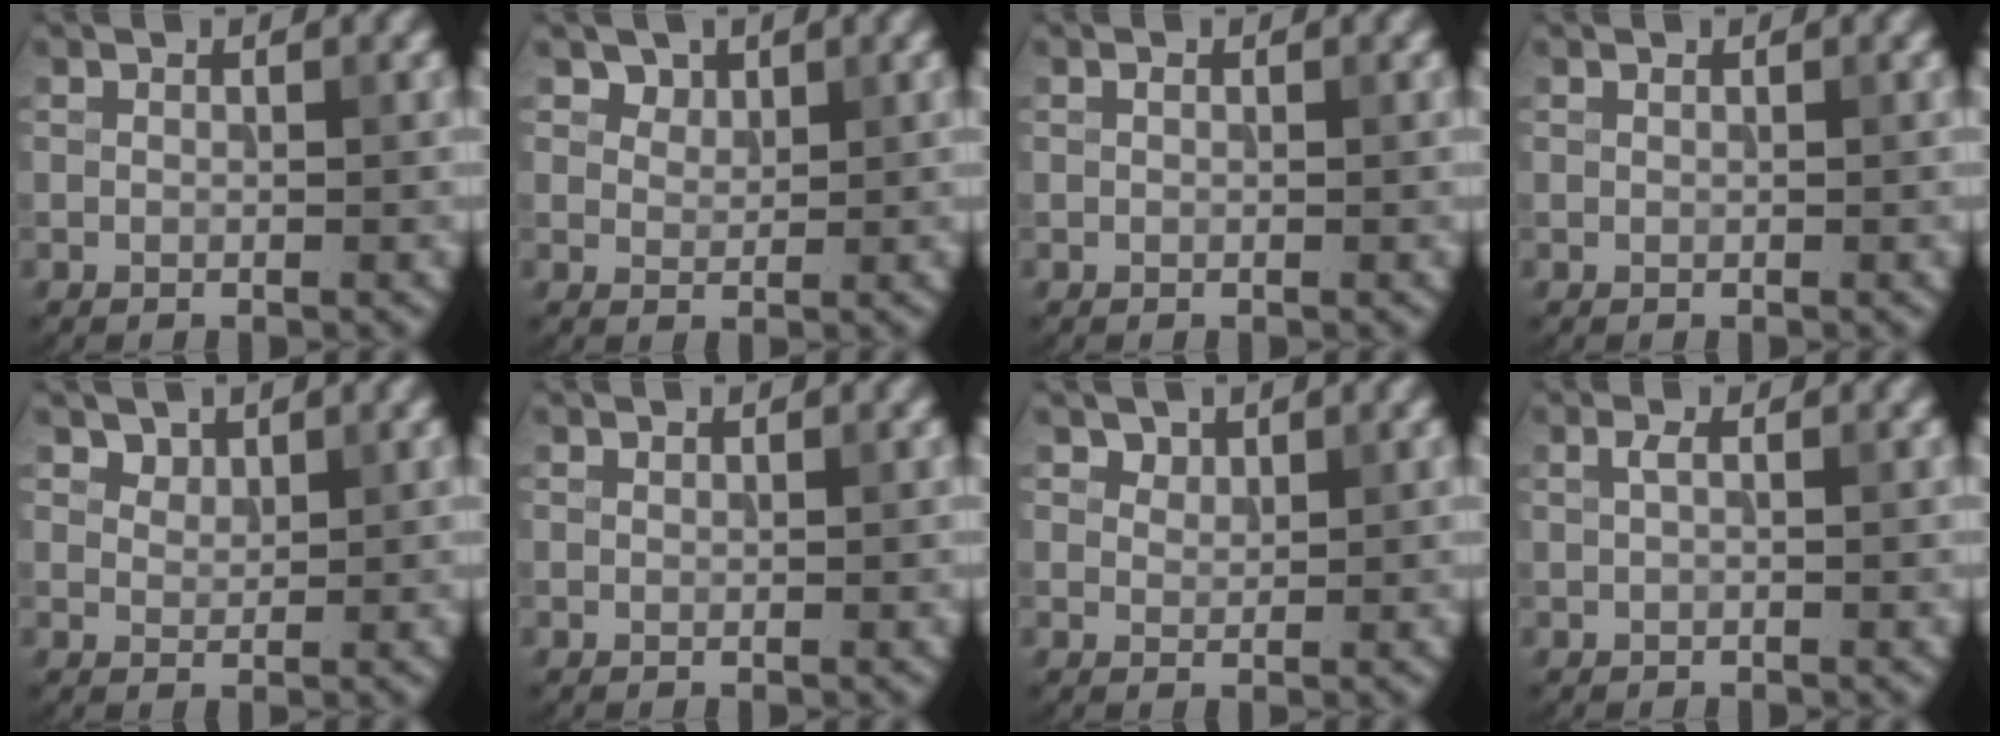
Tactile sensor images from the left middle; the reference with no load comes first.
{"total": 2.0, "force": [1.5, 1.2, 0.5], "torque": [-0.019, -0.016, 0.032]}
{"total": 0.0}
{"total": 0.0}
{"total": 1.5, "force": [1.3, 0.8, 0.2], "torque": [-0.012, -0.014, 0.031]}
{"total": 0.0}
{"total": 1.4, "force": [1.1, 0.8, 0.2], "torque": [-0.009, -0.009, 0.024]}
{"total": 0.8, "force": [0.1, 0.2, 0.7], "torque": [-0.017, 0.003, 0.003]}